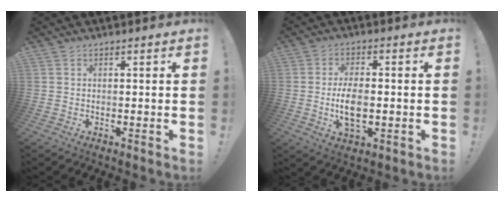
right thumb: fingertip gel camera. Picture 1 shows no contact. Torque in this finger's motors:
{"motor_torque": [0.10, 0.13, -0.31, 0.17, 0.25]}